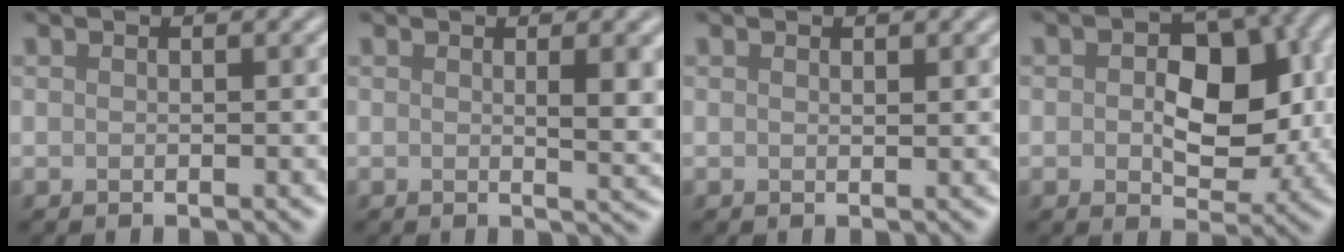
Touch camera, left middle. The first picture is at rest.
{"total": 3.0, "force": [0.7, 0.8, 2.8], "torque": [-0.034, -0.004, 0.010]}
{"total": 0.0}
{"total": 8.2, "force": [0.4, 5.1, 6.3], "torque": [-0.085, -0.001, 0.004]}